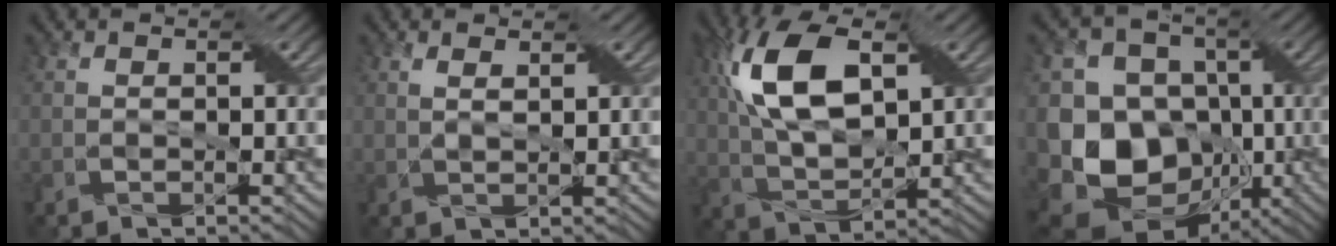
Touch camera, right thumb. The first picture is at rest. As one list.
[{"total": 1.5, "force": [1.1, 0.3, 1.0], "torque": [-0.015, -0.006, 0.021]}, {"total": 12.3, "force": [4.1, 6.1, 9.9], "torque": [-0.216, 0.015, 0.073]}, {"total": 15.3, "force": [-3.2, 12.9, 7.7], "torque": [-0.182, -0.022, -0.064]}]